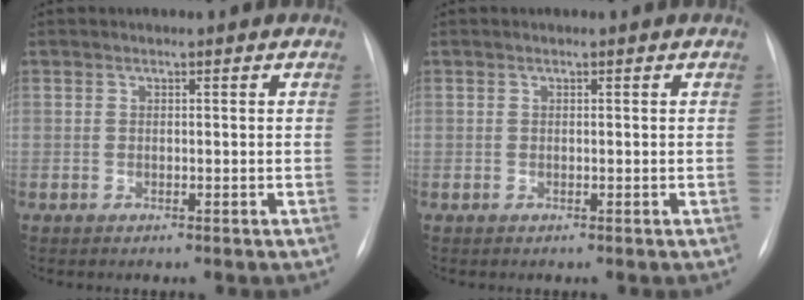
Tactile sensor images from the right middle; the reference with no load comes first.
{"total": 0.0}